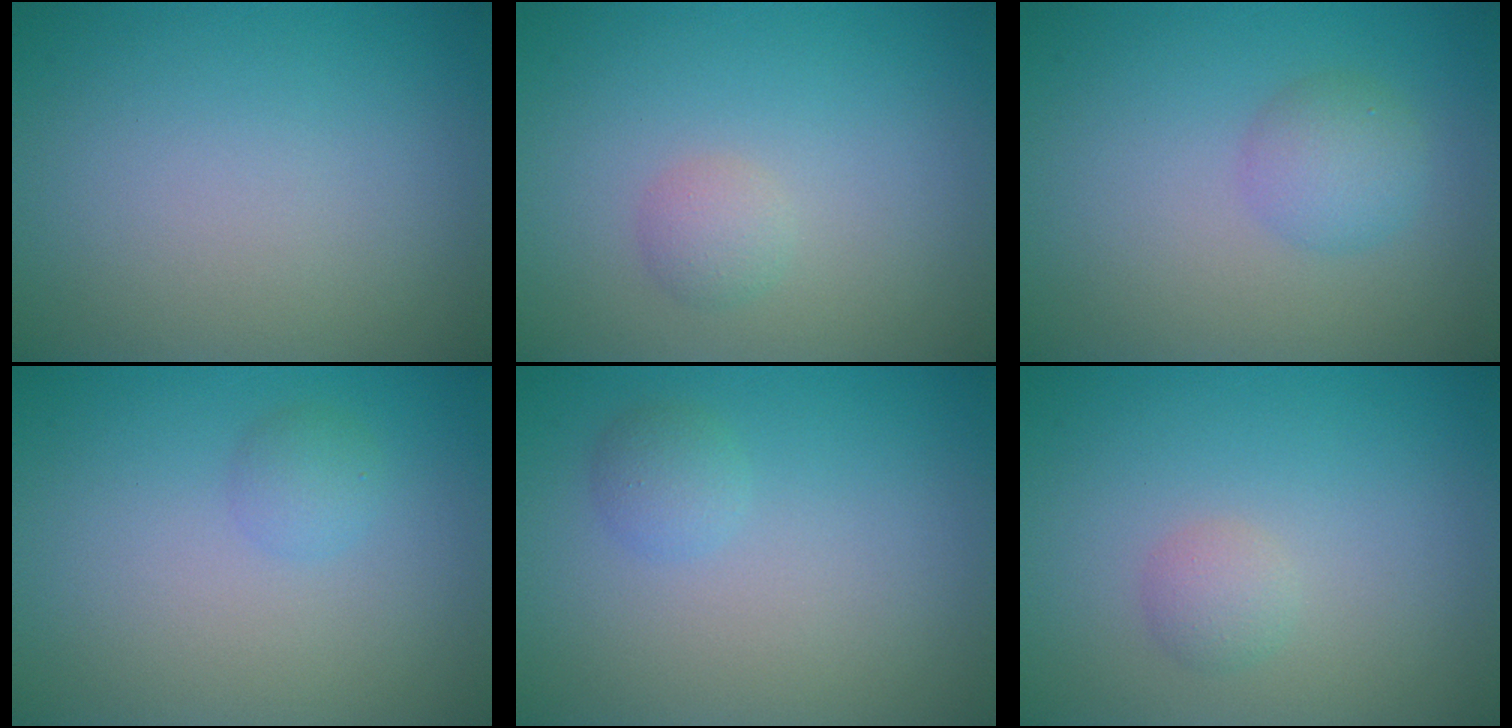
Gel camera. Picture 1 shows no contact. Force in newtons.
{"total": 1.3, "press": 1.3, "slide": 0.0}
{"total": 2.5, "press": 2.5, "slide": 0.1}
{"total": 1.2, "press": 1.2, "slide": 0.1}
{"total": 1.3, "press": 1.3, "slide": 0.1}
{"total": 1.3, "press": 1.3, "slide": 0.0}